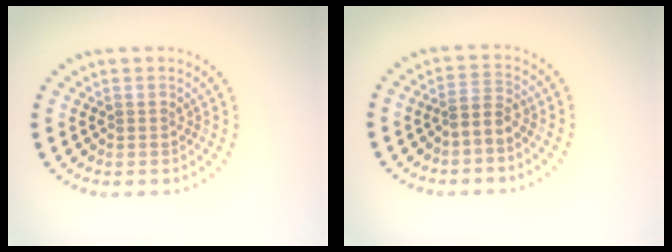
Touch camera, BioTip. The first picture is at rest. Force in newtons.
{"total": 1.9, "press": 1.6, "slide": 1.0}